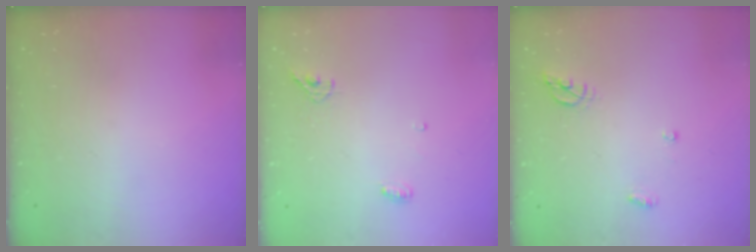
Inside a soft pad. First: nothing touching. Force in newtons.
{"total": 5.1, "press": 5.0, "slide": 1.1}
{"total": 6.5, "press": 6.5, "slide": 0.1}